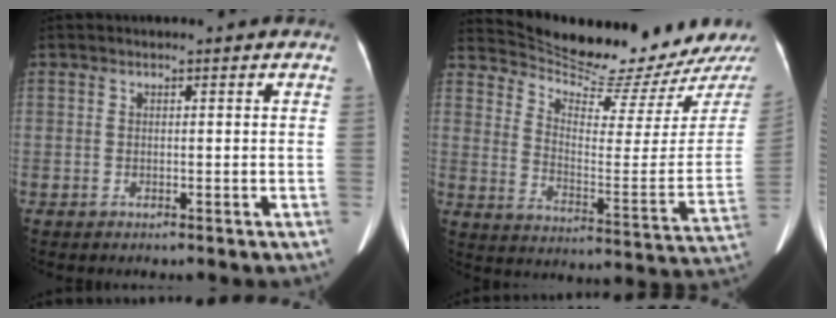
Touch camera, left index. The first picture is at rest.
{"total": 19.5, "force": [18.6, -0.1, 6.0], "torque": [-0.106, -0.085, 0.265]}